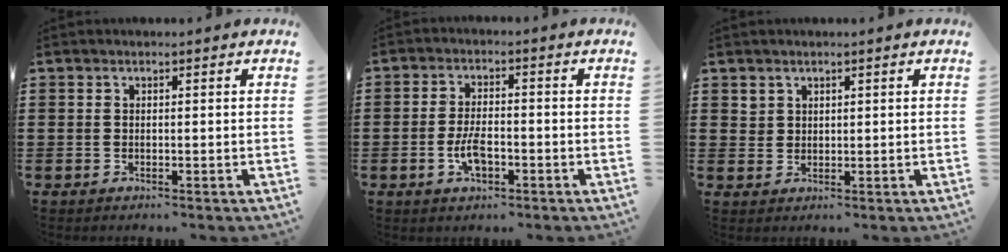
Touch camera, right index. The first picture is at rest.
{"total": 4.8, "force": [-1.6, 2.0, 4.0], "torque": [-0.089, -0.001, -0.034]}
{"total": 1.8, "force": [1.5, 1.1, 0.1], "torque": [-0.006, 0.002, 0.029]}